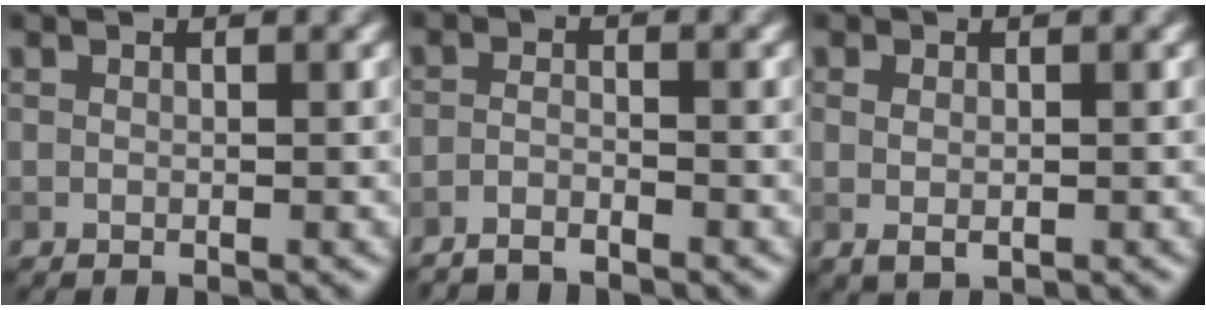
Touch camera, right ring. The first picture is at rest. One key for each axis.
{"total": 2.0, "fx": -1.9, "fy": 0.3, "fz": 0.8, "tx": -0.013, "ty": -0.001, "tz": -0.044}
{"total": 1.5, "fx": 0.0, "fy": 0.8, "fz": 1.2, "tx": -0.023, "ty": -0.002, "tz": 0.004}